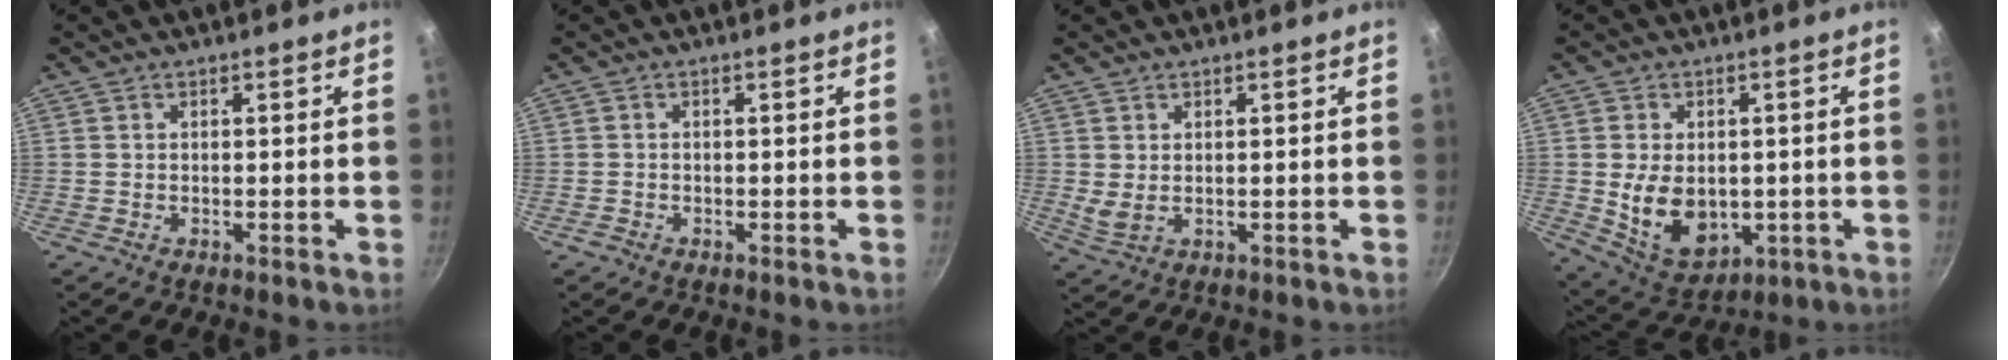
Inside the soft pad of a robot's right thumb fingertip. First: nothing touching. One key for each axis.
{"total": 0.9, "fx": -0.6, "fy": 0.6, "fz": 0.2, "tx": -0.005, "ty": 0.001, "tz": -0.014}
{"total": 2.6, "fx": 0.4, "fy": 1.5, "fz": 2.1, "tx": -0.045, "ty": -0.003, "tz": 0.017}
{"total": 11.6, "fx": -1.1, "fy": 8.1, "fz": 8.2, "tx": -0.111, "ty": -0.003, "tz": 0.006}